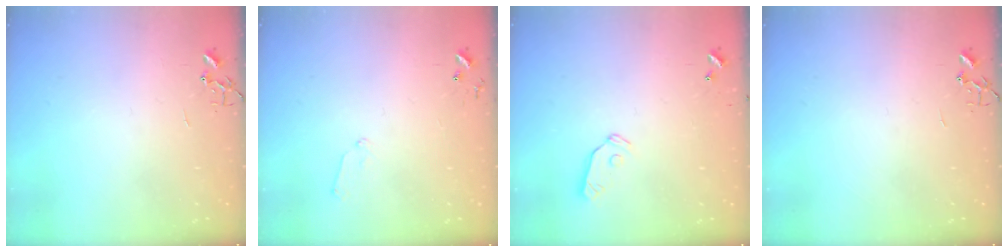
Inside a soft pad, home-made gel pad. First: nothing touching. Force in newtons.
{"total": 6.0, "press": 6.0, "slide": 0.6}
{"total": 5.5, "press": 5.5, "slide": 0.2}
{"total": 0.0}